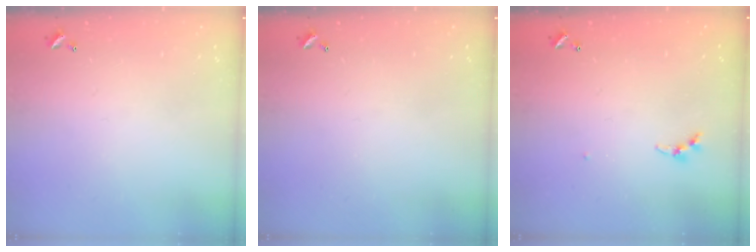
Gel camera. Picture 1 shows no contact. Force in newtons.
{"total": 0.0}
{"total": 3.5, "press": 3.4, "slide": 0.4}